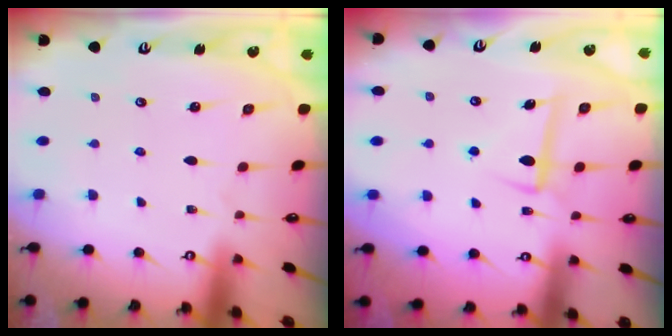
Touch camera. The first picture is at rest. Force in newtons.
{"total": 6.0, "press": 5.8, "slide": 1.2}